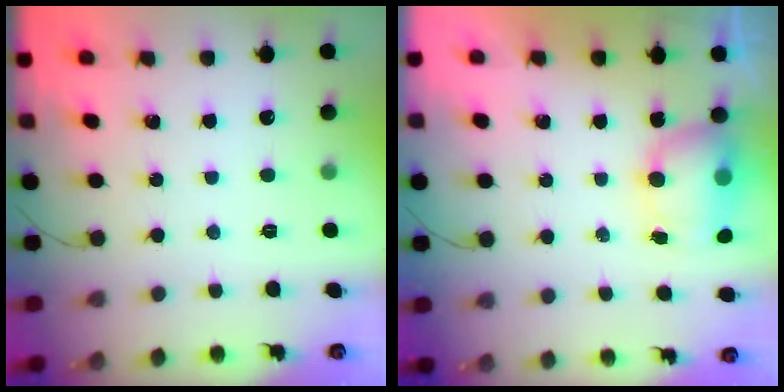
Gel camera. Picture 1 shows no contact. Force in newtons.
{"total": 7.7, "press": 7.2, "slide": 2.5}